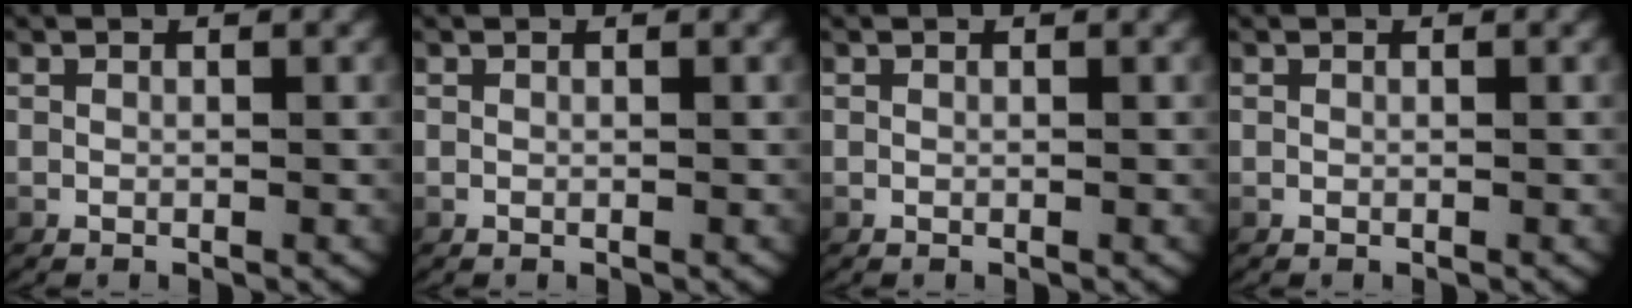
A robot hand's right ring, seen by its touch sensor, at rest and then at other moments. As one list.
[{"total": 0.0}, {"total": 0.0}, {"total": 0.0}]